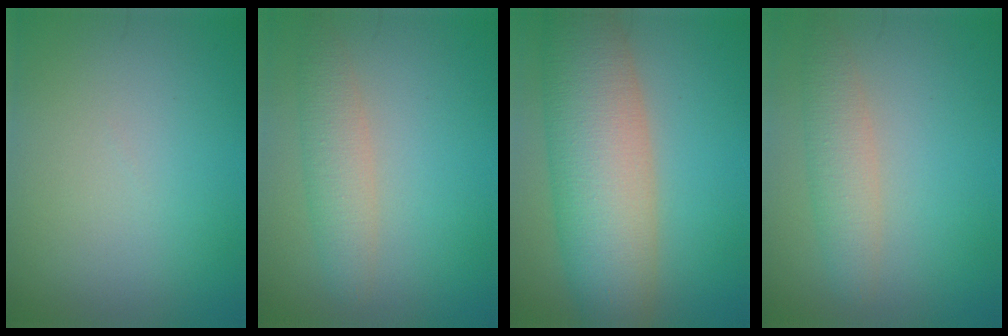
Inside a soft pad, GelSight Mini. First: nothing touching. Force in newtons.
{"total": 3.0, "press": 3.0, "slide": 0.1}
{"total": 10.4, "press": 10.4, "slide": 0.6}
{"total": 3.0, "press": 3.0, "slide": 0.1}